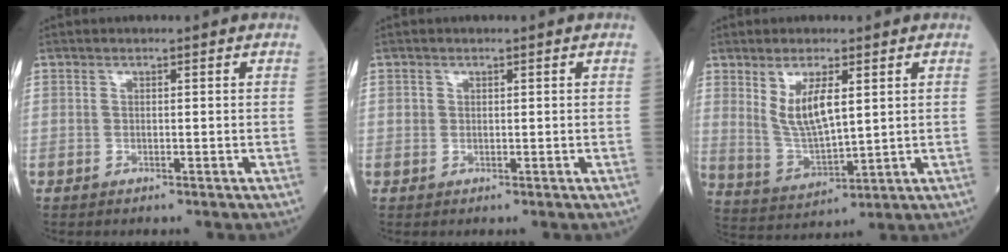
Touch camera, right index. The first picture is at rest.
{"total": 0.7, "force": [0.2, 0.7, 0.1], "torque": [0.006, 0.003, 0.001]}
{"total": 8.0, "force": [2.8, 2.3, 7.1], "torque": [-0.143, -0.007, 0.064]}